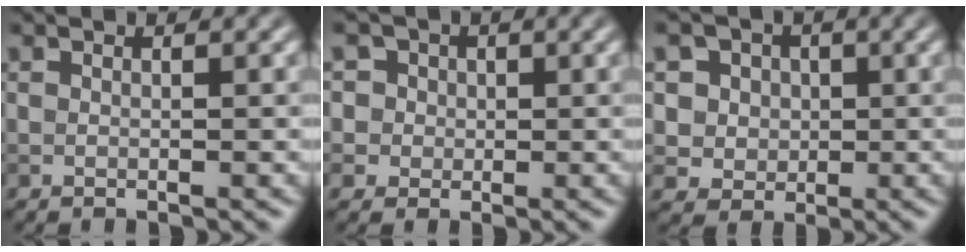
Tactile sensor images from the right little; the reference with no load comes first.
{"total": 5.3, "force": [2.1, 4.6, 1.7], "torque": [-0.016, 0.023, 0.009]}
{"total": 6.6, "force": [2.5, 5.5, 2.5], "torque": [-0.039, 0.016, 0.025]}